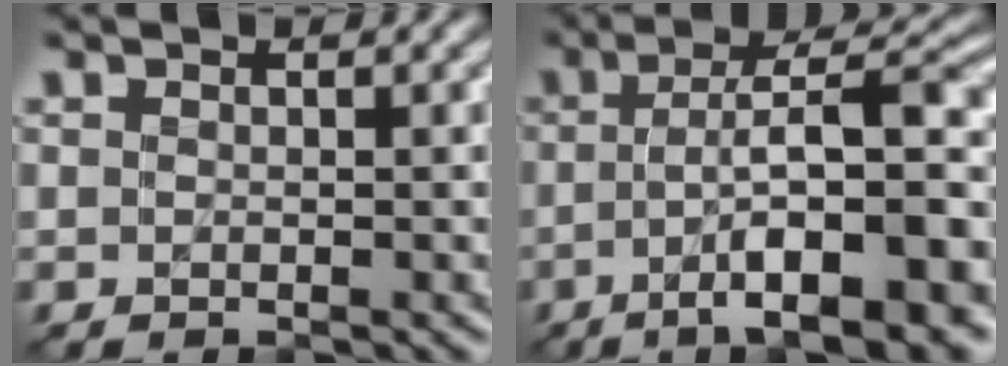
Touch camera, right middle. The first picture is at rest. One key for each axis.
{"total": 11.8, "fx": -3.2, "fy": 3.0, "fz": 11.0, "tx": -0.154, "ty": 0.021, "tz": -0.043}